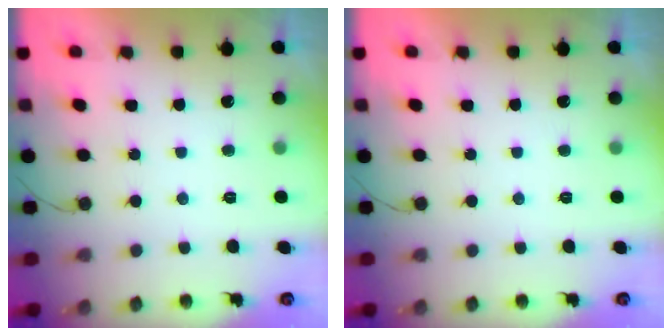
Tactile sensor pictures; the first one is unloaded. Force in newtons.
{"total": 0.0}